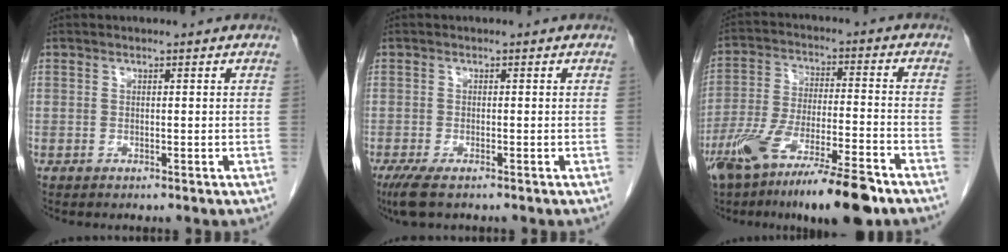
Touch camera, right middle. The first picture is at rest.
{"total": 4.0, "force": [-2.7, 1.1, 2.7], "torque": [-0.057, -0.012, -0.045]}
{"total": 17.1, "force": [-11.7, 2.2, 12.3], "torque": [-0.208, -0.036, -0.206]}